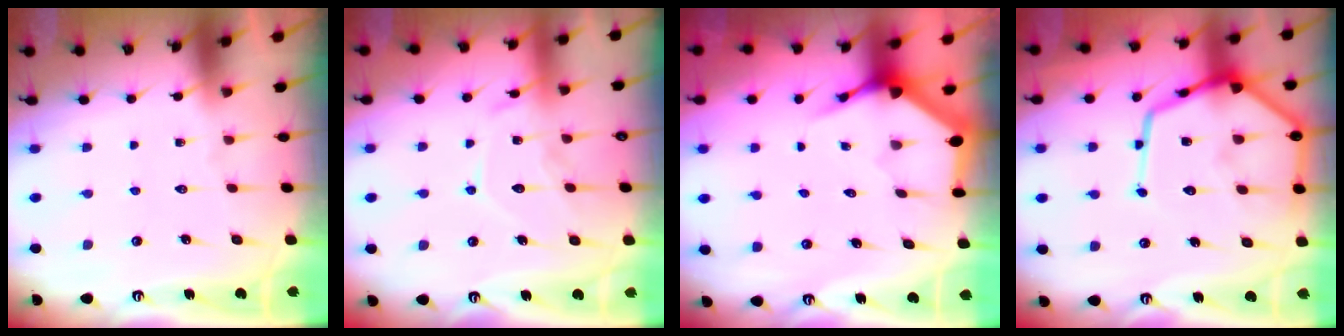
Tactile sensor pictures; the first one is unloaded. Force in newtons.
{"total": 11.9, "press": 11.8, "slide": 0.9}
{"total": 3.7, "press": 3.7, "slide": 0.5}
{"total": 18.6, "press": 18.4, "slide": 2.0}